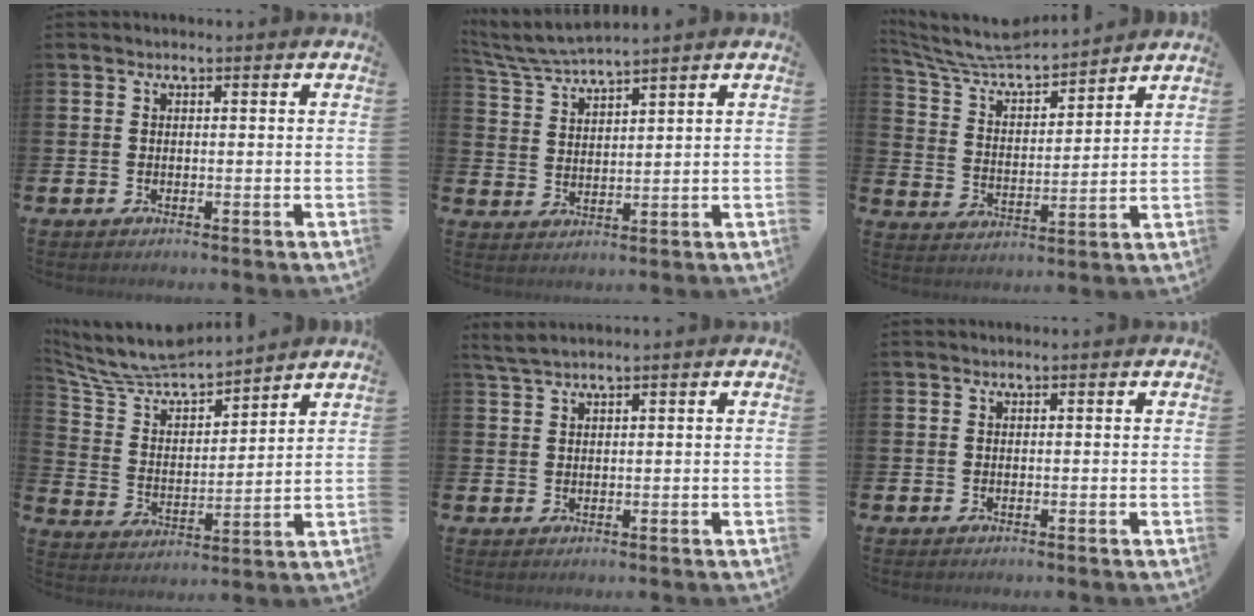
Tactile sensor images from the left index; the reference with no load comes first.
{"total": 4.4, "force": [4.3, -0.4, 0.7], "torque": [-0.037, -0.022, 0.076]}
{"total": 7.1, "force": [6.8, 1.3, 1.7], "torque": [-0.073, -0.053, 0.116]}
{"total": 7.8, "force": [7.4, 1.7, 1.8], "torque": [-0.079, -0.057, 0.129]}
{"total": 1.9, "force": [1.6, 0.0, 0.9], "torque": [-0.027, 0.005, 0.031]}
{"total": 0.0}